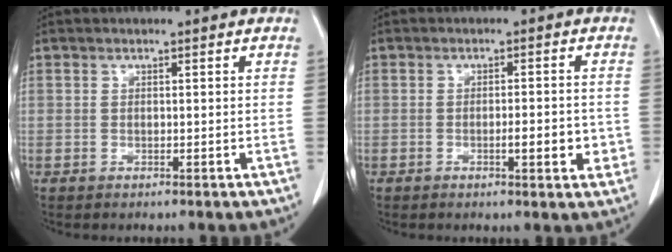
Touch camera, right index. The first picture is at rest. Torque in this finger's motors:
{"motor_torque": [0.82, -0.42, 0.40, 0.06]}